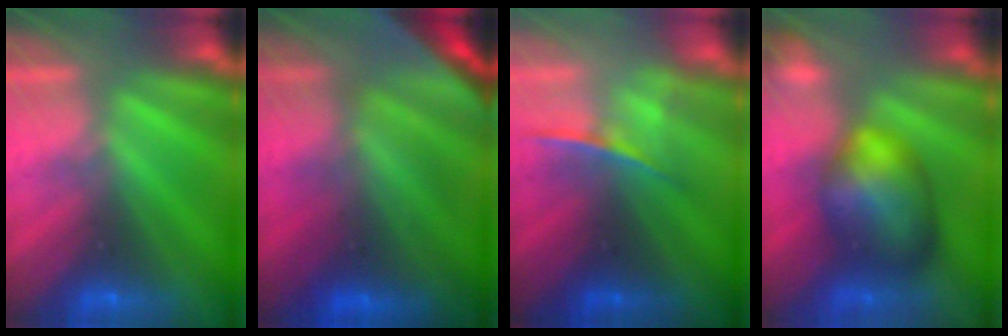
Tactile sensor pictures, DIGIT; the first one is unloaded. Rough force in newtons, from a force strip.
{"total": 7.1}
{"total": 1.8}
{"total": 9.1}